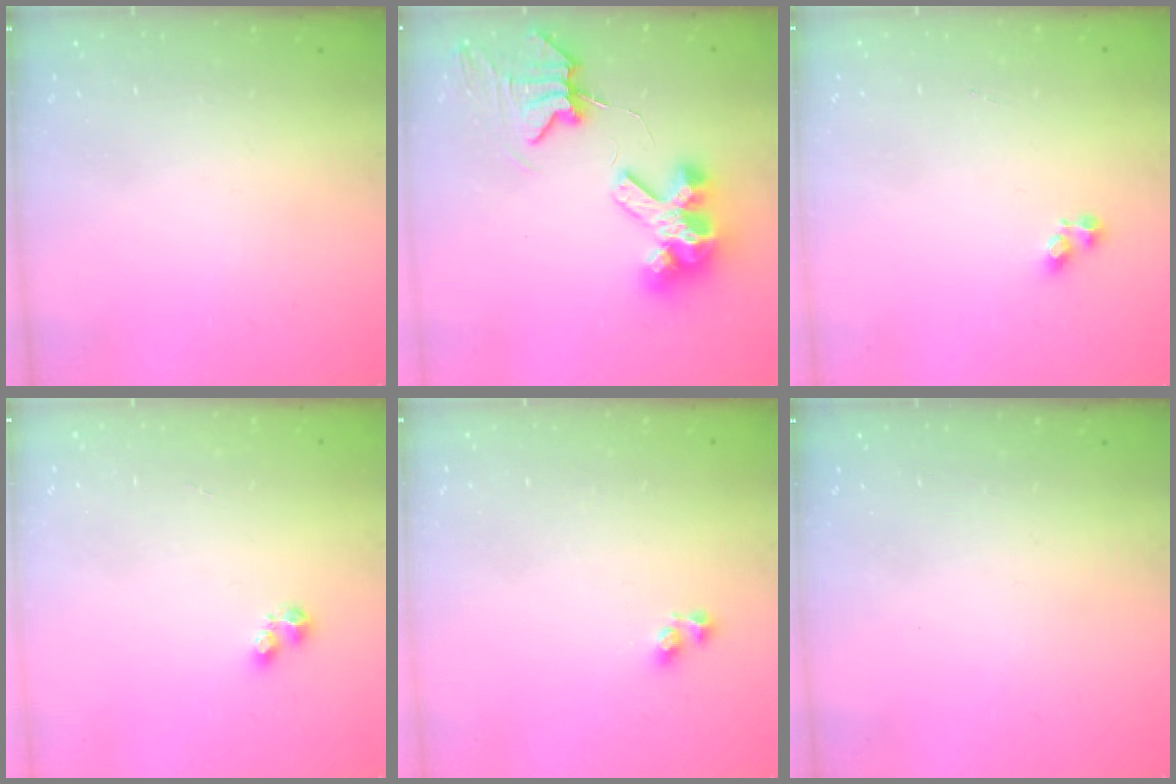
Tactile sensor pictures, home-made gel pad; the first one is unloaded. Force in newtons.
{"total": 9.1, "press": 9.0, "slide": 1.3}
{"total": 3.0, "press": 2.9, "slide": 0.6}
{"total": 3.2, "press": 3.2, "slide": 0.4}
{"total": 4.5, "press": 4.5, "slide": 0.4}
{"total": 0.0}